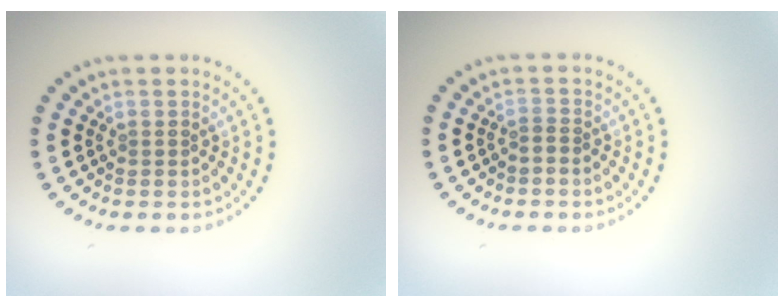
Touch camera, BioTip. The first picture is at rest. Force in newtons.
{"total": 0.6, "press": 0.3, "slide": 0.5}